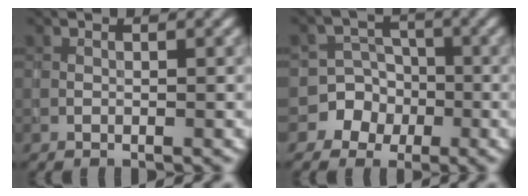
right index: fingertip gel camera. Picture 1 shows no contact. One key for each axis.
{"total": 5.8, "fx": -2.5, "fy": 5.3, "fz": 0.0, "tx": 0.031, "ty": 0.003, "tz": -0.062}